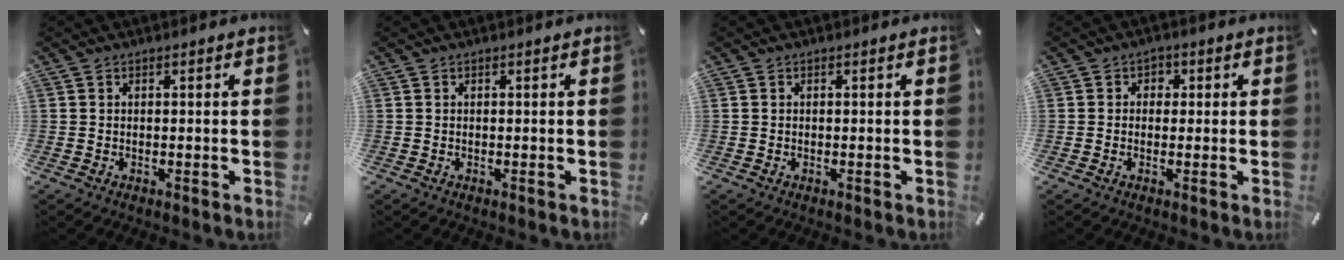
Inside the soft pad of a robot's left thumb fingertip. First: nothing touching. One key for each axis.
{"total": 0.0}
{"total": 0.0}
{"total": 2.1, "fx": -0.5, "fy": 1.9, "fz": 0.8, "tx": -0.008, "ty": 0.006, "tz": -0.014}